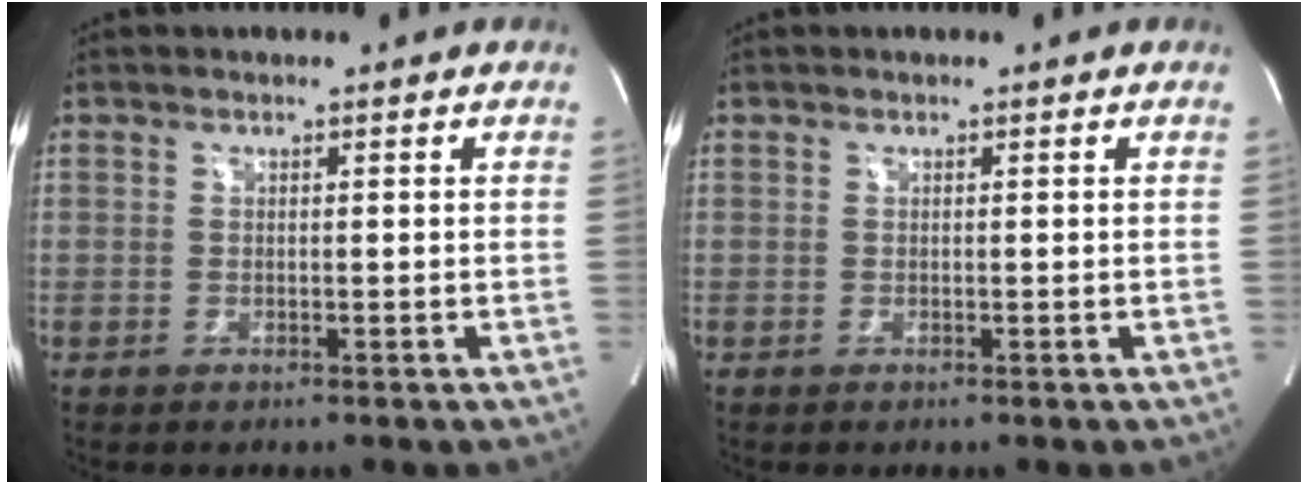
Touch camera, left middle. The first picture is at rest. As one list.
[{"total": 0.0}]